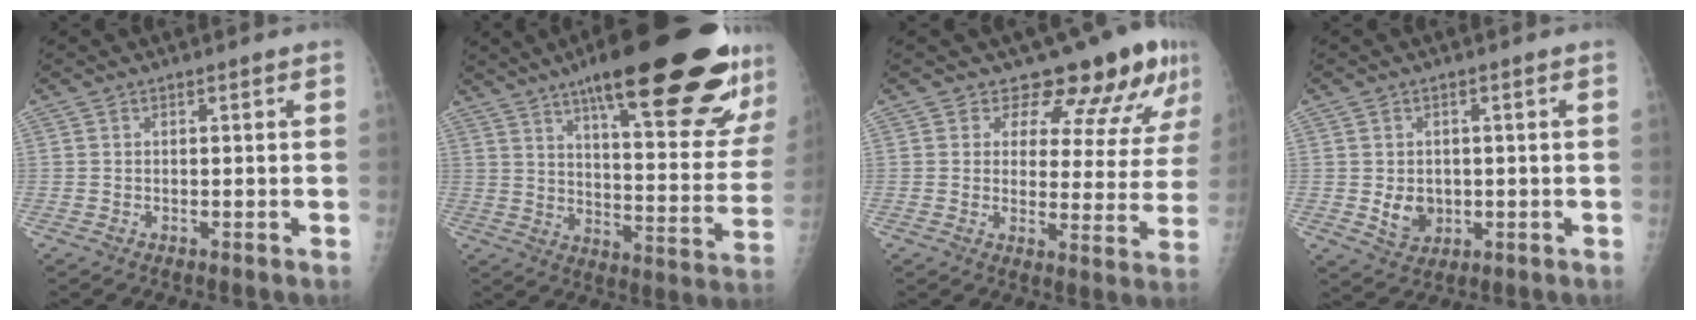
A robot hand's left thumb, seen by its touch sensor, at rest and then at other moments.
{"total": 31.0, "force": [19.0, 6.8, 23.6], "torque": [-0.272, -0.048, 0.272]}
{"total": 13.0, "force": [10.7, 5.6, 4.8], "torque": [-0.019, -0.072, 0.120]}
{"total": 4.9, "force": [-0.3, 4.0, 2.8], "torque": [-0.026, -0.004, 0.009]}